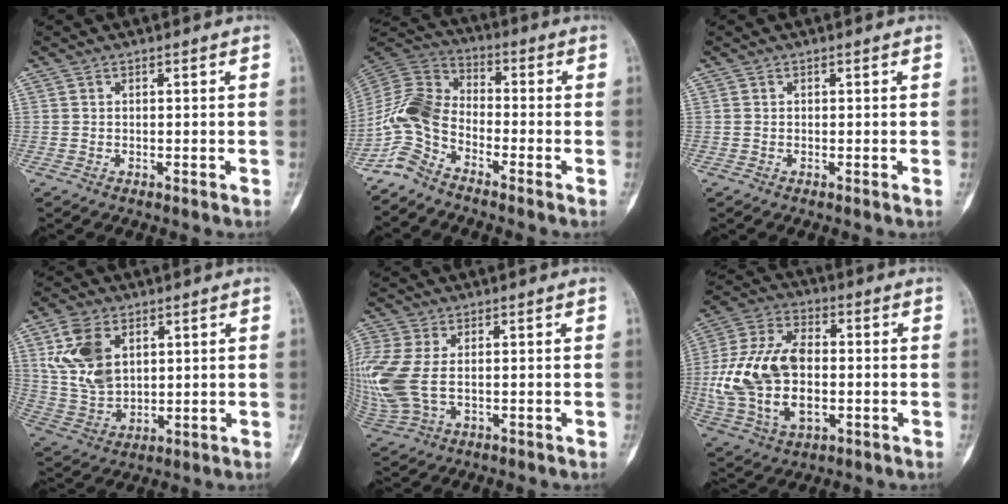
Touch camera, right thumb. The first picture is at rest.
{"total": 9.1, "force": [-5.5, 4.9, 5.3], "torque": [-0.110, 0.055, -0.132]}
{"total": 0.0}
{"total": 11.8, "force": [4.2, 7.6, 8.0], "torque": [-0.146, -0.012, 0.093]}
{"total": 12.5, "force": [0.5, 7.5, 10.0], "torque": [-0.277, 0.002, 0.022]}
{"total": 19.8, "force": [-0.9, 11.7, 15.9], "torque": [-0.325, 0.009, -0.010]}